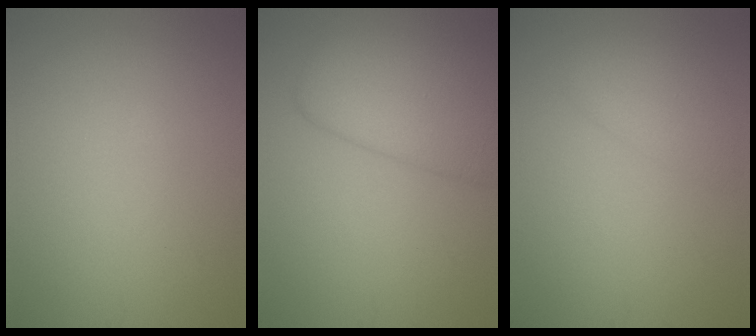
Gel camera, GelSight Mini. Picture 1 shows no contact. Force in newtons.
{"total": 6.3, "press": 6.3, "slide": 0.2}
{"total": 2.0, "press": 2.0, "slide": 0.2}